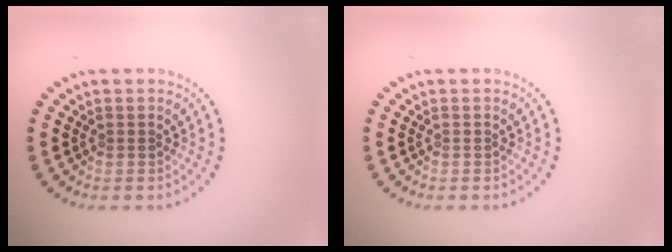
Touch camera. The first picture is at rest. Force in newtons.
{"total": 0.0}